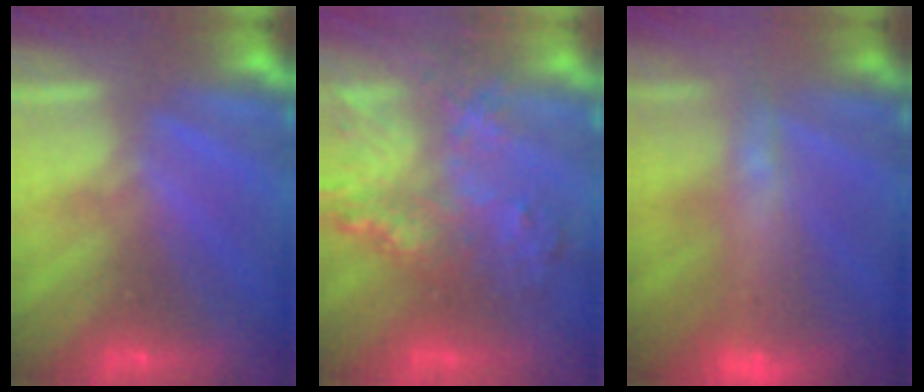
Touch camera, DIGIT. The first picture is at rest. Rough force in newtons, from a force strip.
{"total": 7.9}
{"total": 8.8}